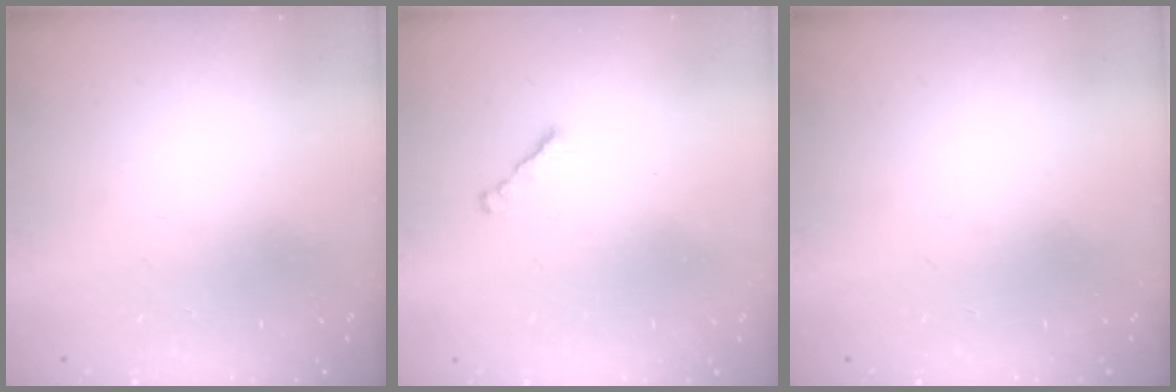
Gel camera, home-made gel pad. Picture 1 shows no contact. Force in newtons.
{"total": 1.3, "press": 1.2, "slide": 0.5}
{"total": 0.0}